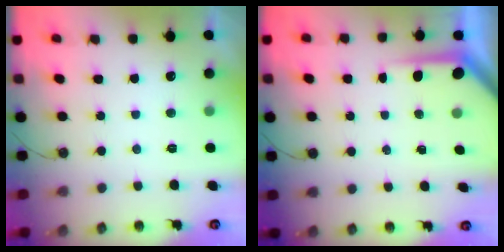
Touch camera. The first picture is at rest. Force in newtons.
{"total": 4.5, "press": 4.5, "slide": 0.3}